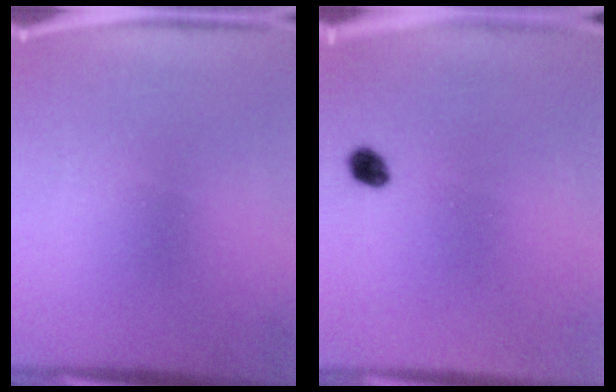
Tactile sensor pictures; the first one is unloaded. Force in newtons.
{"total": 2.0}